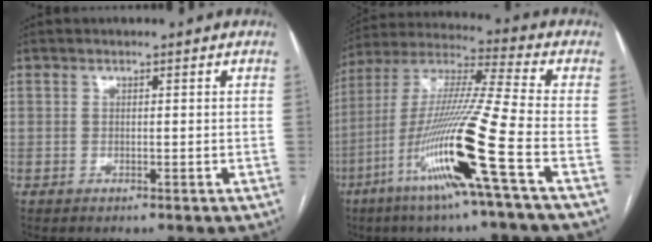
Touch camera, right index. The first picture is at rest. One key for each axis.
{"total": 18.7, "fx": -7.6, "fy": -1.5, "fz": 17.0, "tx": -0.349, "ty": -0.027, "tz": -0.152}